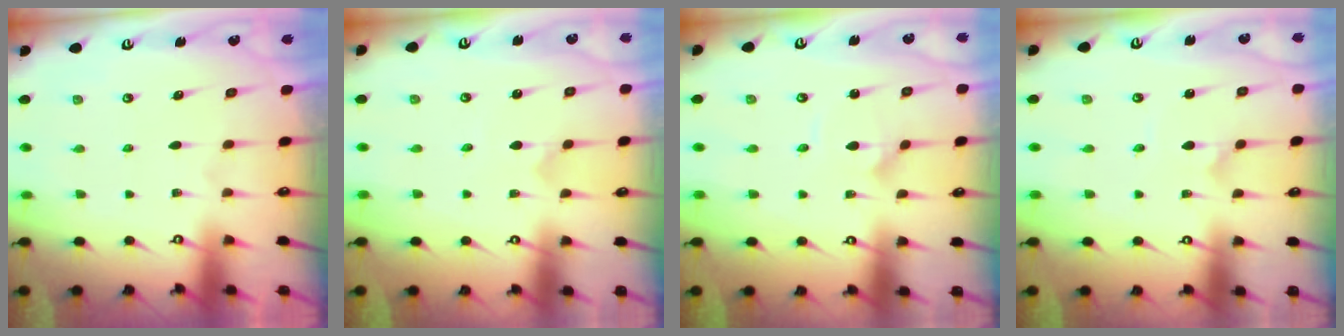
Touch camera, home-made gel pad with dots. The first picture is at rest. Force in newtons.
{"total": 0.0}
{"total": 2.4, "press": 2.4, "slide": 0.1}
{"total": 1.2, "press": 1.2, "slide": 0.0}